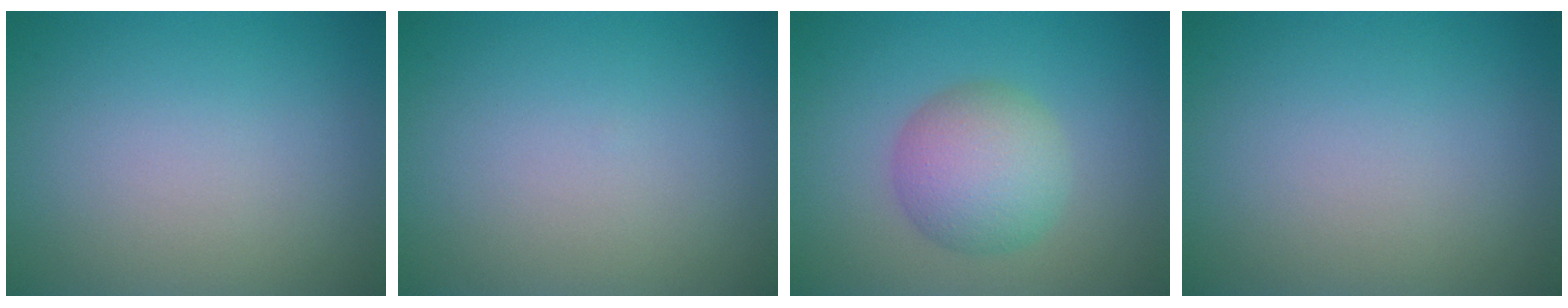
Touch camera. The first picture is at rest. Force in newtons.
{"total": 0.0}
{"total": 4.9, "press": 4.9, "slide": 0.1}
{"total": 0.0}